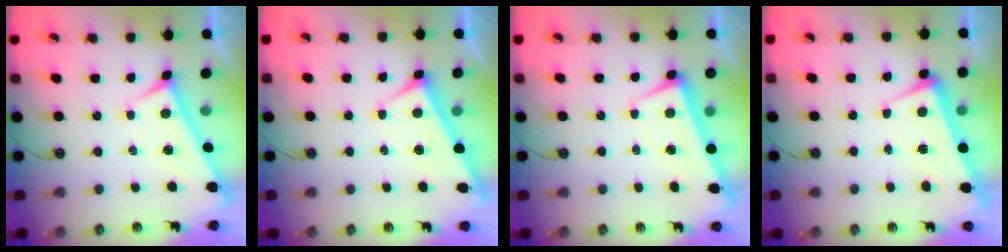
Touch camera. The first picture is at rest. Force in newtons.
{"total": 3.7, "press": 3.7, "slide": 0.5}
{"total": 1.5, "press": 0.5, "slide": 1.5}
{"total": 2.2, "press": 2.1, "slide": 0.9}